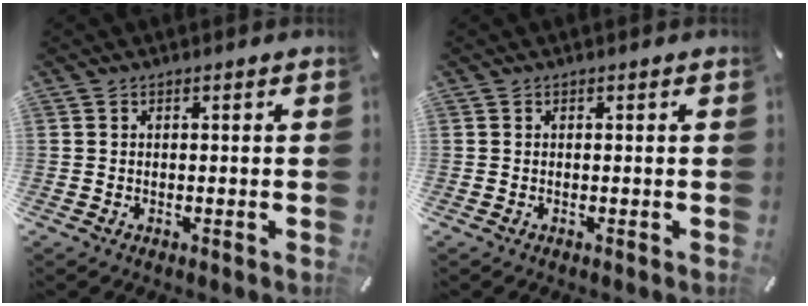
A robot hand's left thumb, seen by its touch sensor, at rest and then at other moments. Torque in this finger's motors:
{"motor_torque": [-0.02, 0.02, -0.03, 0.00, 0.00]}